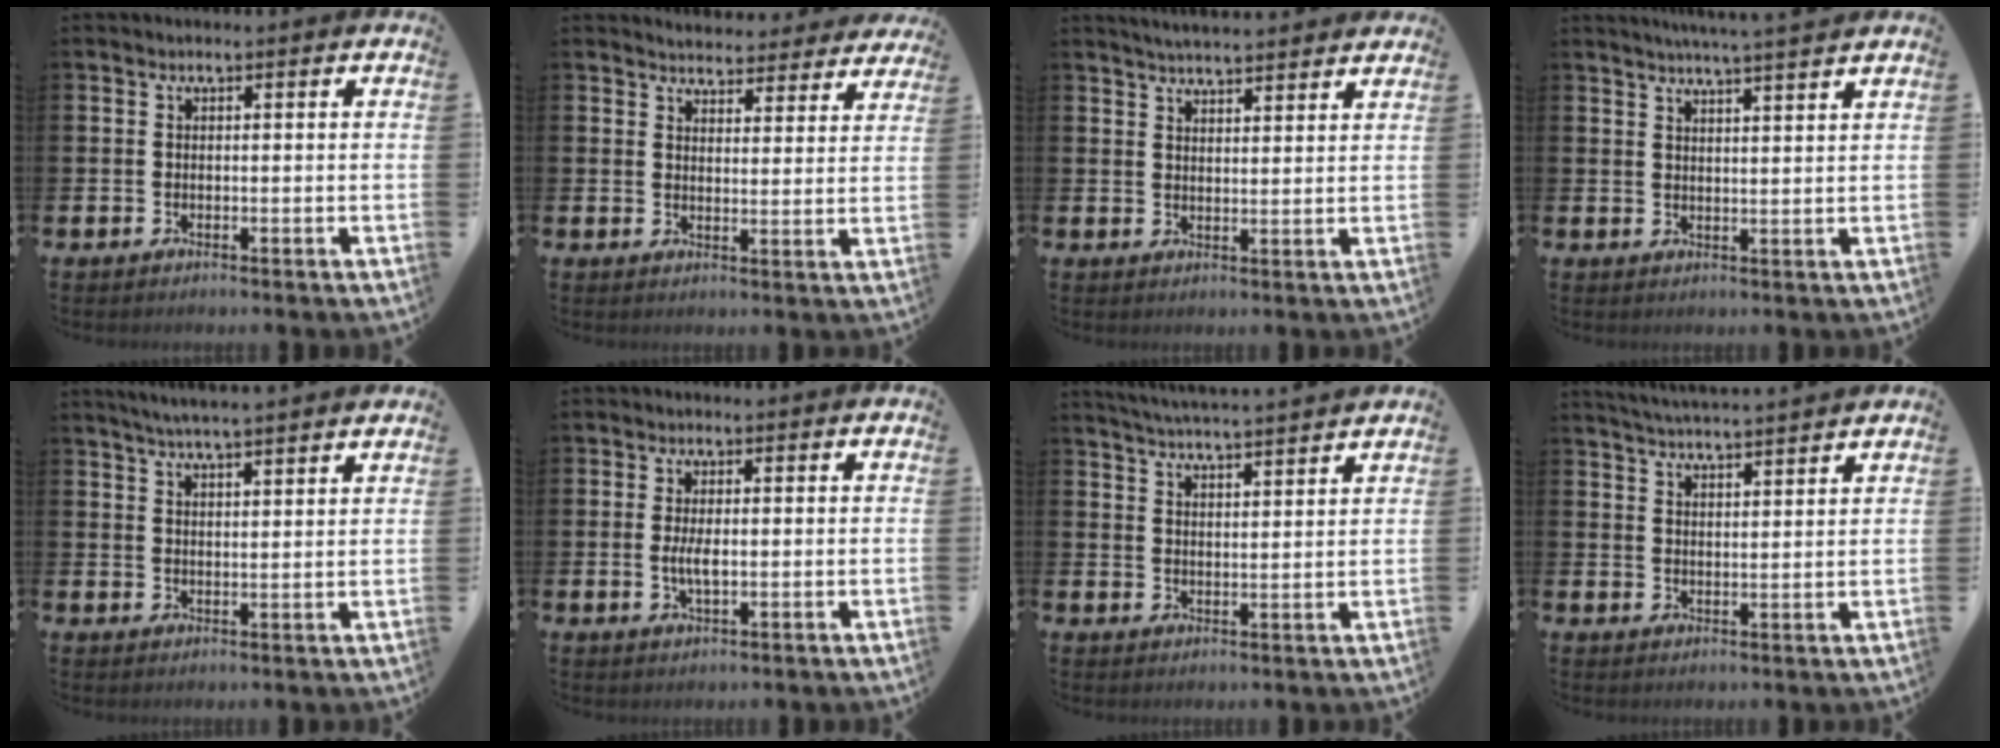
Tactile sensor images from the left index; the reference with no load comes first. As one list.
[{"total": 4.2, "force": [4.1, 0.8, -0.3], "torque": [0.001, -0.034, 0.071]}, {"total": 4.0, "force": [4.0, 0.1, 0.4], "torque": [-0.014, -0.020, 0.072]}, {"total": 4.5, "force": [4.3, -1.1, 1.0], "torque": [-0.027, -0.019, 0.076]}, {"total": 4.7, "force": [4.6, -0.5, 1.1], "torque": [-0.030, -0.016, 0.081]}, {"total": 2.9, "force": [-0.1, 1.2, 2.6], "torque": [-0.047, 0.001, -0.004]}, {"total": 4.9, "force": [4.8, -0.7, 0.6], "torque": [-0.030, -0.029, 0.086]}, {"total": 4.4, "force": [4.3, -0.6, 0.4], "torque": [-0.025, -0.024, 0.078]}]